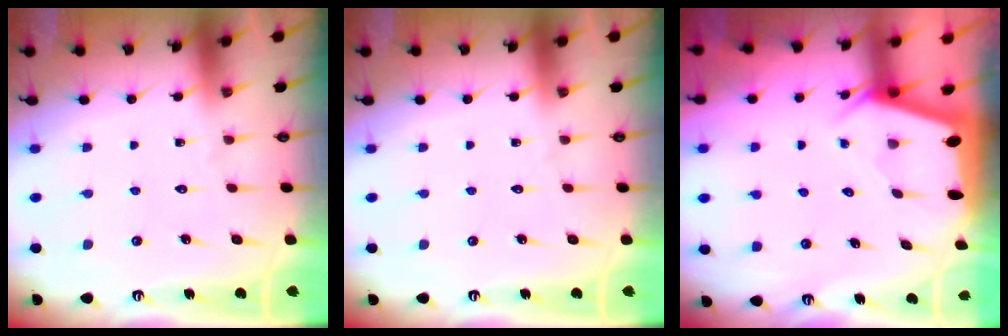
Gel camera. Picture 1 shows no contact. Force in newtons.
{"total": 0.0}
{"total": 2.1, "press": 2.1, "slide": 0.3}